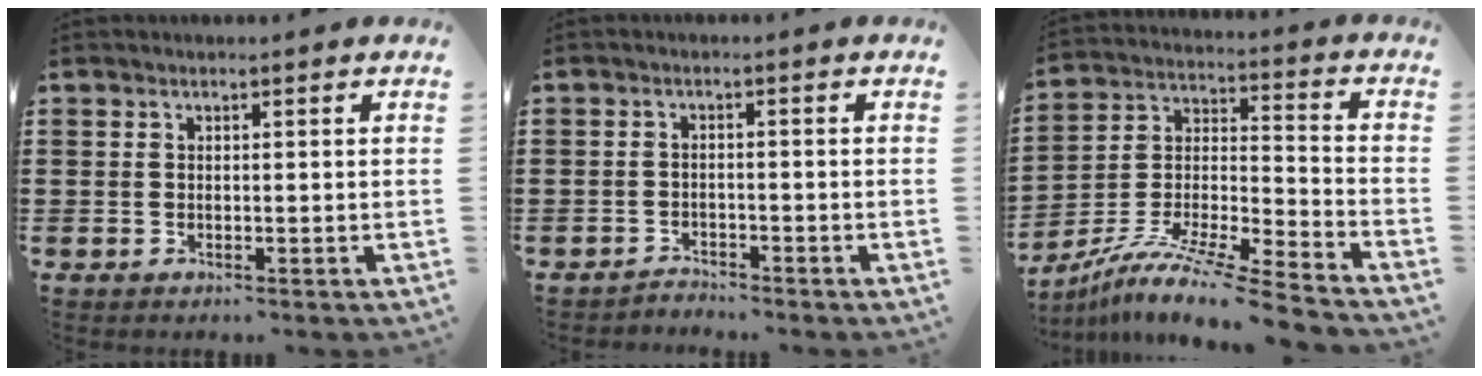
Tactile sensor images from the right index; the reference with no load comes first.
{"total": 1.8, "force": [-1.8, 0.1, -0.1], "torque": [-0.004, 0.003, -0.040]}
{"total": 11.4, "force": [-9.9, 0.0, 5.7], "torque": [-0.102, 0.007, -0.195]}